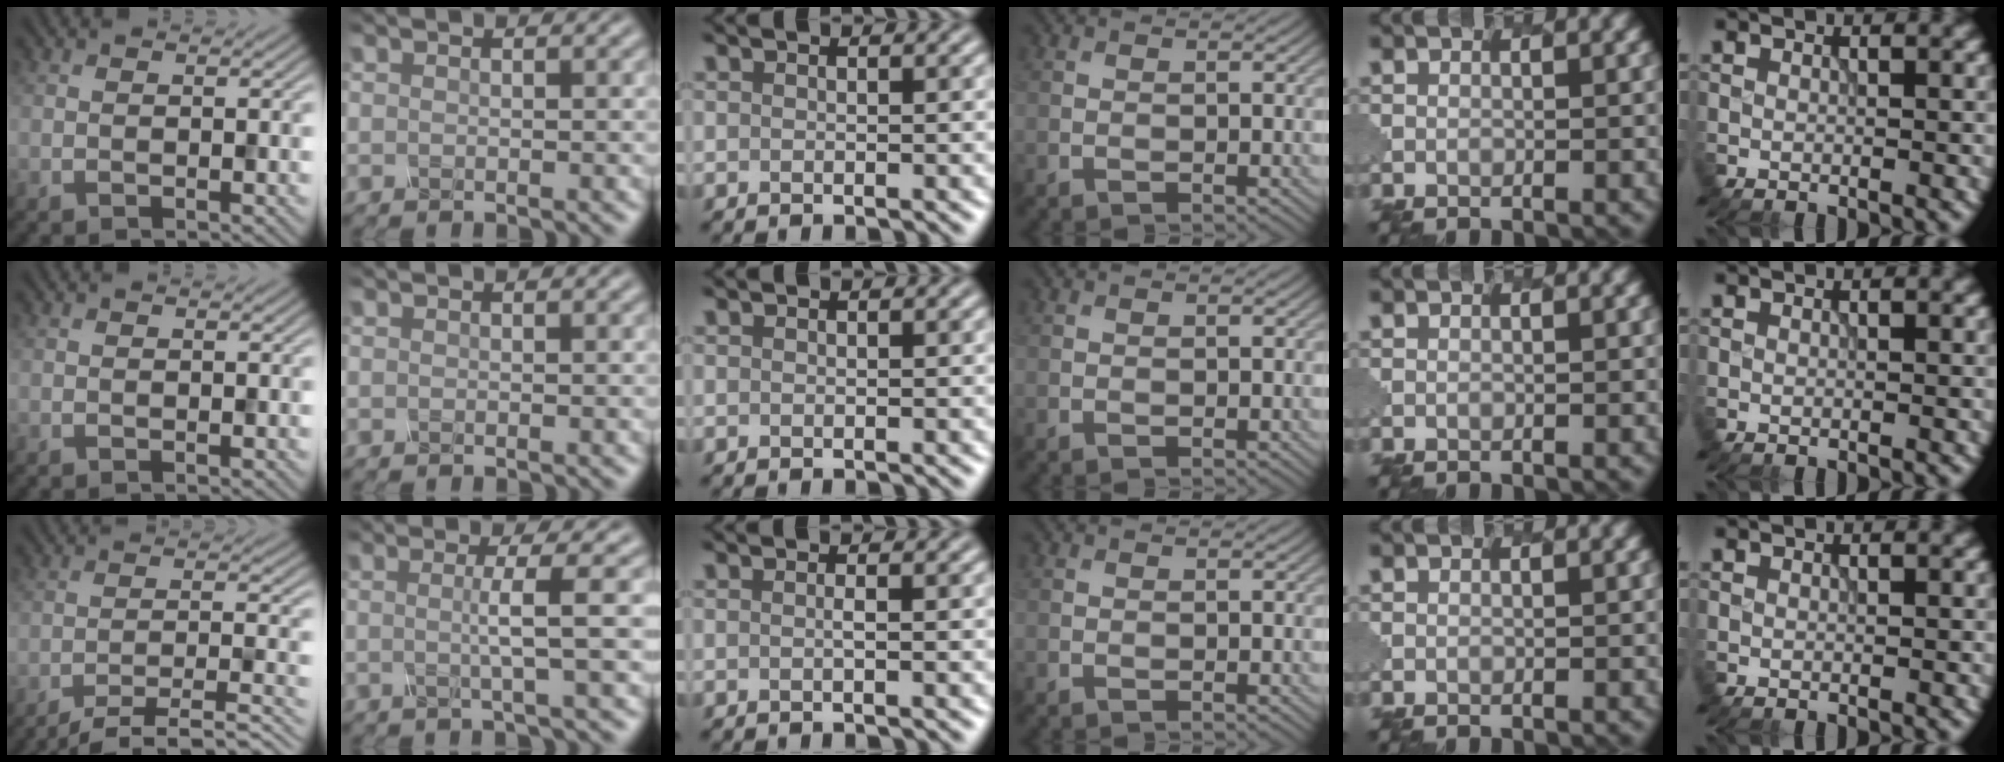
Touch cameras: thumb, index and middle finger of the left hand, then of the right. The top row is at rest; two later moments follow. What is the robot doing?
{"motion": "shake", "object": "salt shaker"}